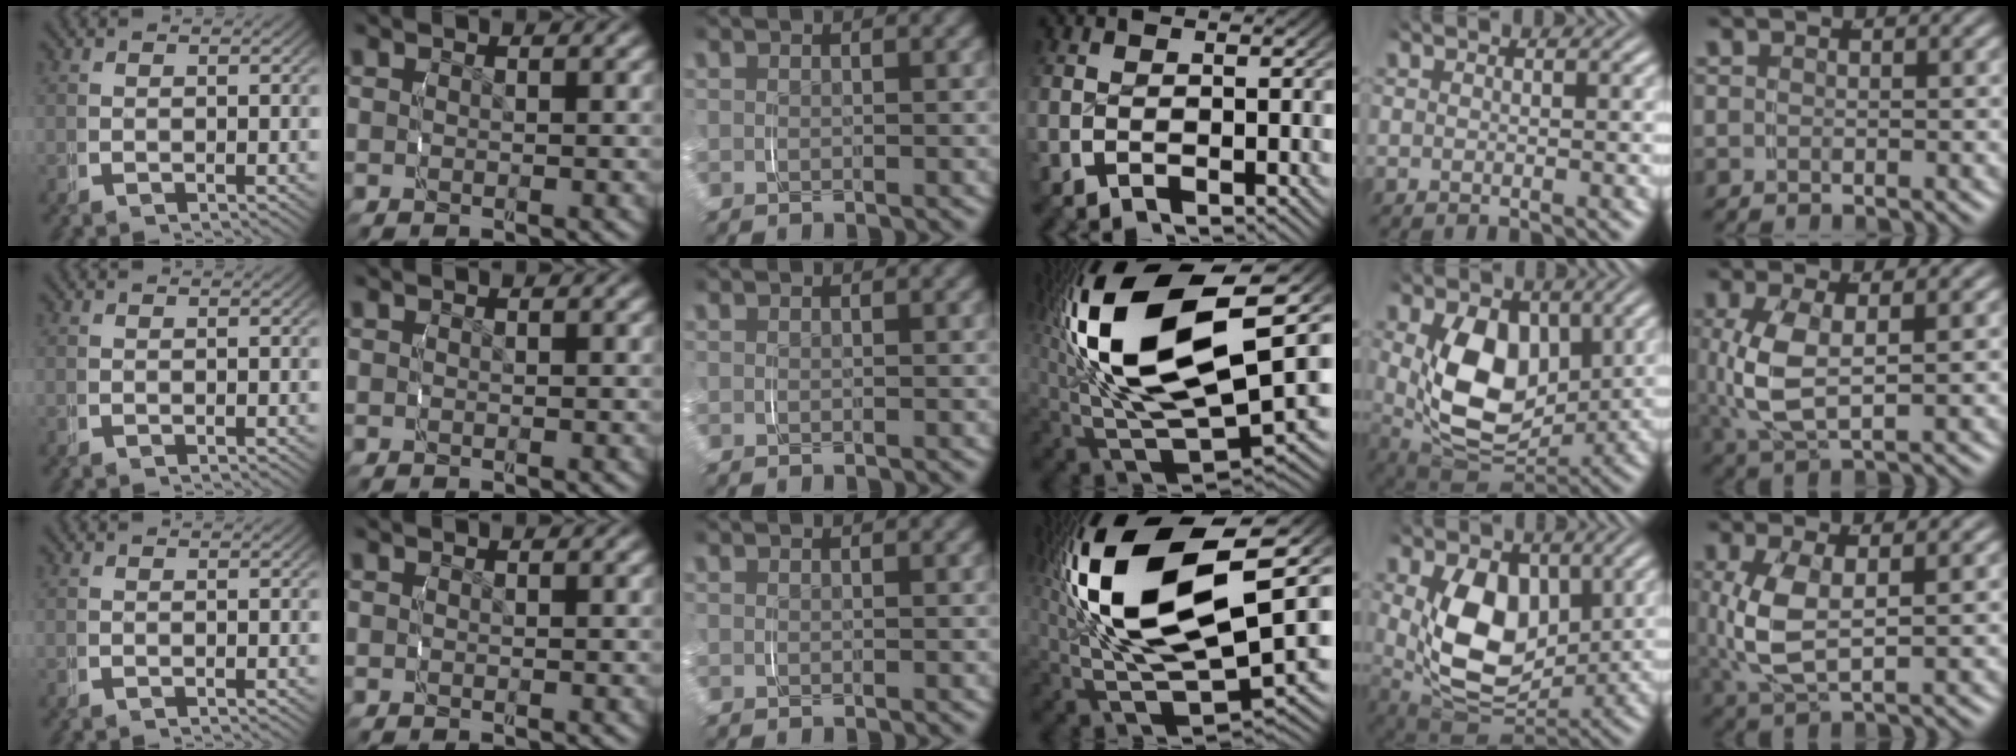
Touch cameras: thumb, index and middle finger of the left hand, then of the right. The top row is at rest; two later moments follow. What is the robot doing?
{"motion": "grasp_and_lifting", "object": "knife"}